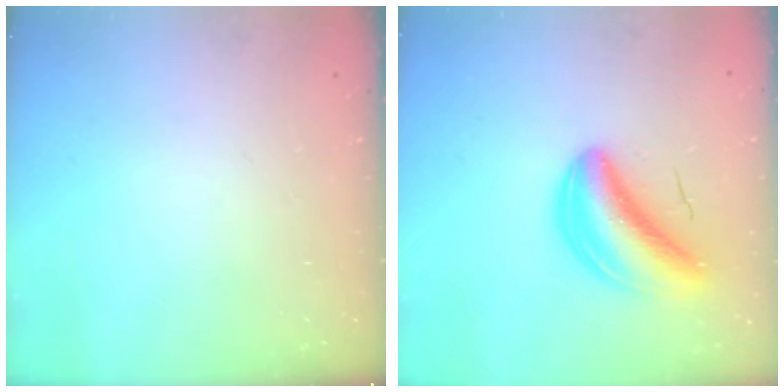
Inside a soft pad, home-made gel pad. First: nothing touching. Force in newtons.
{"total": 8.3, "press": 8.0, "slide": 2.5}